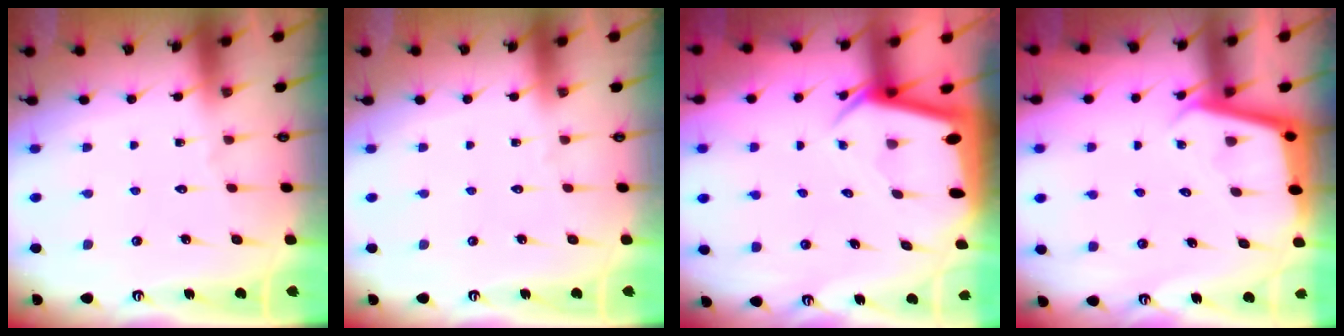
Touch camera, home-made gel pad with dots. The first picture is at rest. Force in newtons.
{"total": 0.0}
{"total": 4.0, "press": 3.9, "slide": 0.3}
{"total": 3.5, "press": 3.5, "slide": 0.3}